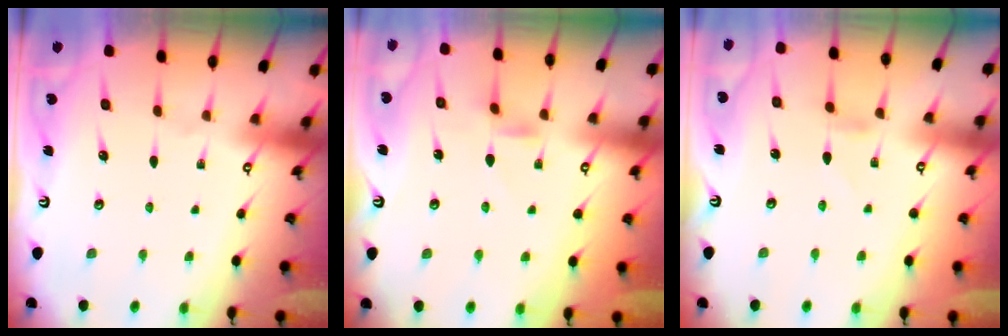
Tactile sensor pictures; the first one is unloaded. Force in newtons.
{"total": 2.7, "press": 2.6, "slide": 0.4}
{"total": 0.7, "press": 0.7, "slide": 0.1}